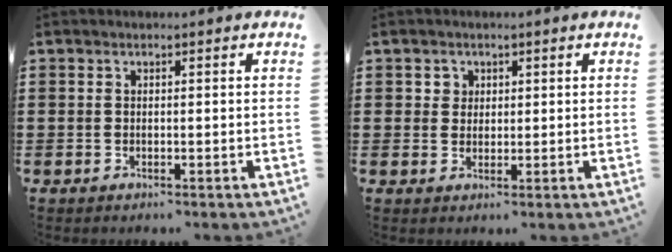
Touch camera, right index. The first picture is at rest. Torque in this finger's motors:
{"motor_torque": [0.01, 0.00, 0.00, 0.01]}